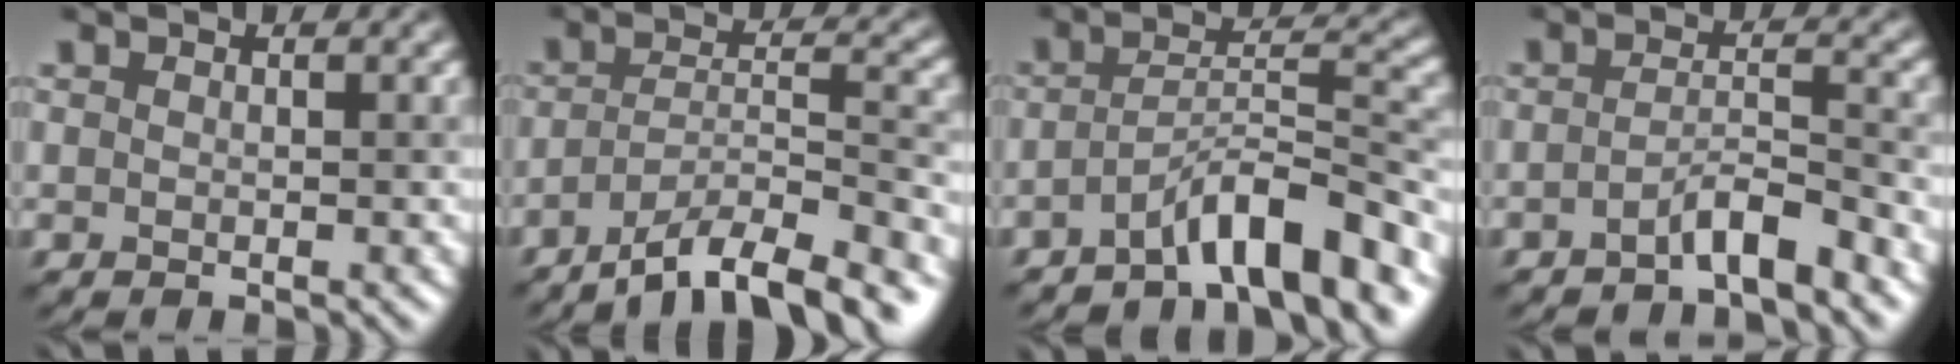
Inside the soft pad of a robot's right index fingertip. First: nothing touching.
{"total": 8.4, "force": [-6.3, 1.8, 5.2], "torque": [-0.082, 0.006, -0.109]}
{"total": 6.6, "force": [-4.6, 1.2, 4.6], "torque": [-0.069, 0.013, -0.079]}
{"total": 3.0, "force": [-2.3, 0.4, 1.9], "torque": [-0.030, 0.012, -0.047]}